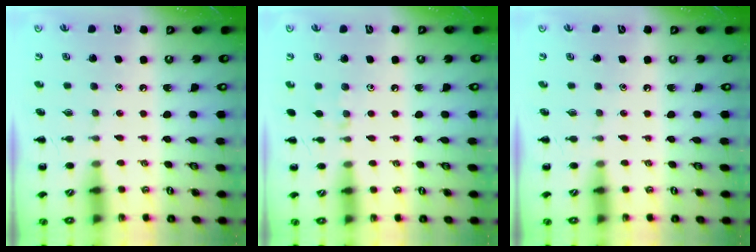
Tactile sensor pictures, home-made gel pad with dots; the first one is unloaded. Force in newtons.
{"total": 2.9, "press": 2.7, "slide": 1.1}
{"total": 0.0}